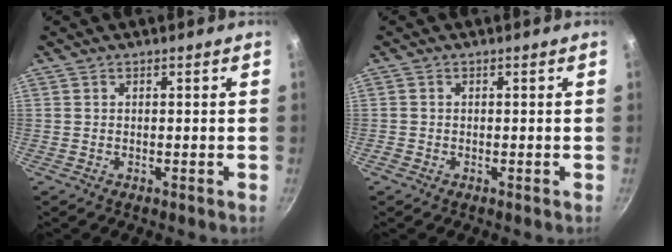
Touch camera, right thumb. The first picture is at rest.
{"total": 0.8, "force": [-0.5, 0.6, 0.1], "torque": [-0.002, 0.001, -0.009]}